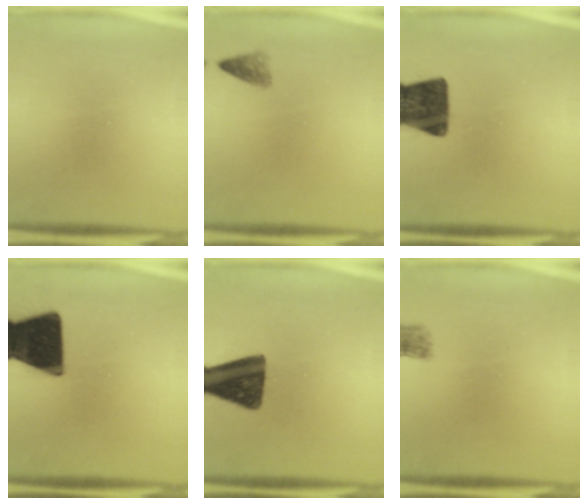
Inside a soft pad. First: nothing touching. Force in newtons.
{"total": 1.7}
{"total": 14.1}
{"total": 19.6}
{"total": 14.7}
{"total": 1.2}